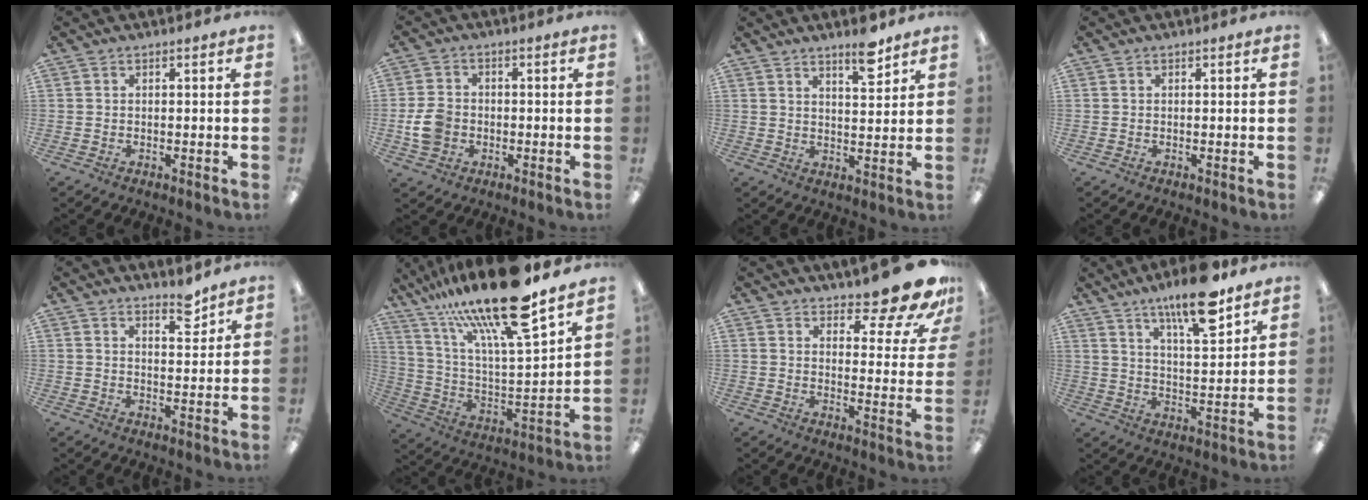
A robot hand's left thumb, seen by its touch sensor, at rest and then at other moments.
{"total": 6.8, "force": [-1.3, 5.4, 3.8], "torque": [-0.076, 0.007, -0.024]}
{"total": 7.0, "force": [5.3, 1.9, 4.1], "torque": [-0.047, -0.037, 0.085]}
{"total": 0.0}
{"total": 4.1, "force": [3.6, 1.1, 1.6], "torque": [-0.006, -0.029, 0.059]}
{"total": 24.6, "force": [18.5, 5.3, 15.4], "torque": [-0.268, -0.113, 0.305]}
{"total": 12.6, "force": [10.7, 3.2, 5.9], "torque": [-0.068, -0.087, 0.181]}
{"total": 13.9, "force": [10.3, 3.3, 8.7], "torque": [-0.136, -0.056, 0.171]}